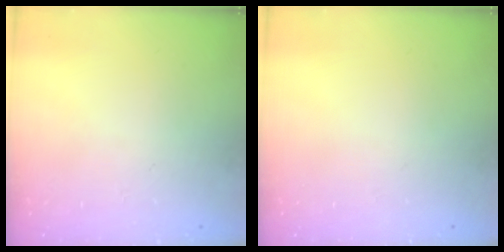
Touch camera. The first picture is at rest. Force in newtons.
{"total": 0.0}